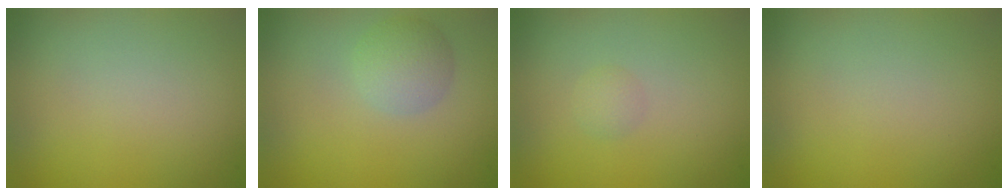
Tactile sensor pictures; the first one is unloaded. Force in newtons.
{"total": 2.7, "press": 2.7, "slide": 0.1}
{"total": 1.0, "press": 1.0, "slide": 0.1}
{"total": 0.0}